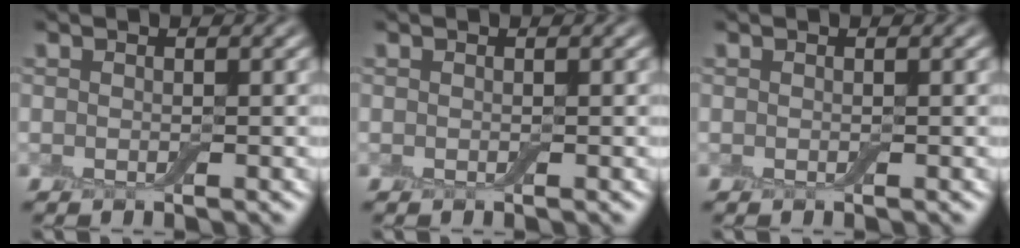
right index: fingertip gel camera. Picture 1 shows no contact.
{"total": 0.0}
{"total": 0.0}